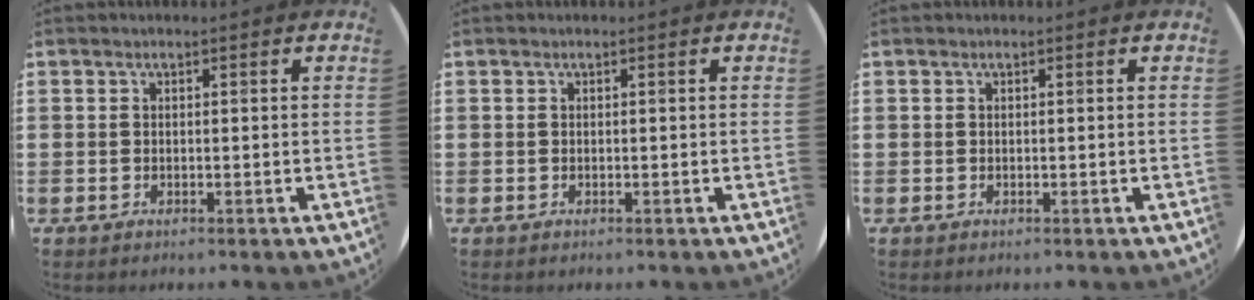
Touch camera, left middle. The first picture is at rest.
{"total": 0.0}
{"total": 0.0}